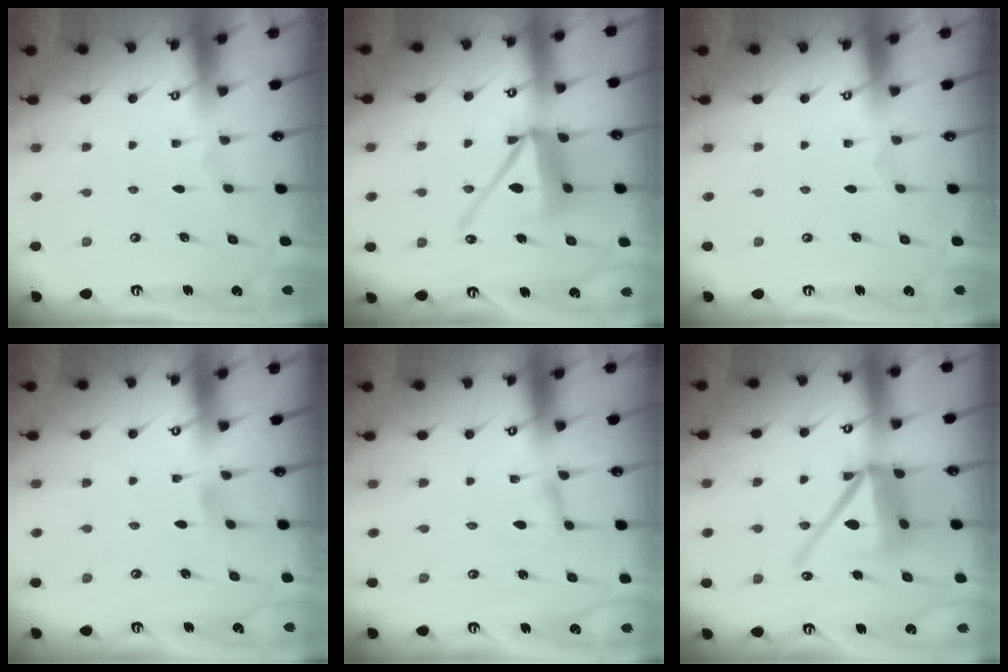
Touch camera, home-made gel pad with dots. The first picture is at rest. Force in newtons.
{"total": 14.2, "press": 14.0, "slide": 2.1}
{"total": 0.0}
{"total": 3.2, "press": 3.2, "slide": 0.4}
{"total": 2.0, "press": 2.0, "slide": 0.2}
{"total": 14.9, "press": 14.8, "slide": 2.1}